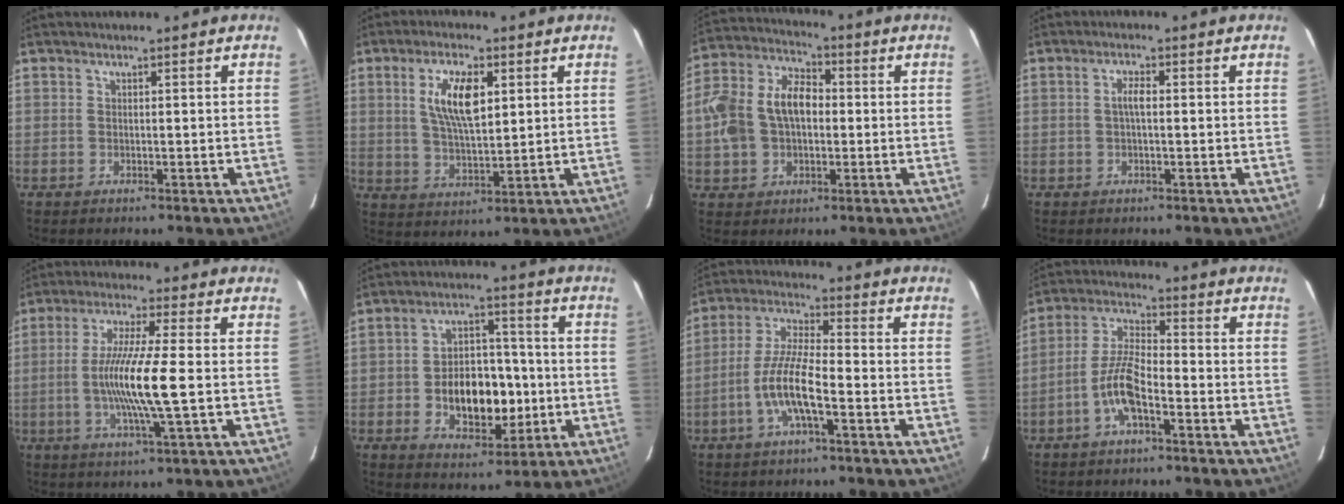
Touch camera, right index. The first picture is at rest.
{"total": 9.4, "force": [3.0, 3.8, 8.1], "torque": [-0.151, 0.006, 0.058]}
{"total": 13.8, "force": [0.0, 9.6, 9.9], "torque": [-0.217, 0.030, -0.002]}
{"total": 2.0, "force": [-0.1, 0.6, 1.9], "torque": [-0.039, 0.006, -0.001]}
{"total": 11.8, "force": [-1.6, 0.1, 11.7], "torque": [-0.223, -0.009, -0.032]}
{"total": 13.3, "force": [-2.6, 8.6, 9.8], "torque": [-0.181, 0.019, -0.026]}
{"total": 9.9, "force": [-3.9, 2.0, 8.9], "torque": [-0.184, 0.000, -0.073]}
{"total": 8.1, "force": [-3.8, 2.5, 6.7], "torque": [-0.146, 0.010, -0.075]}